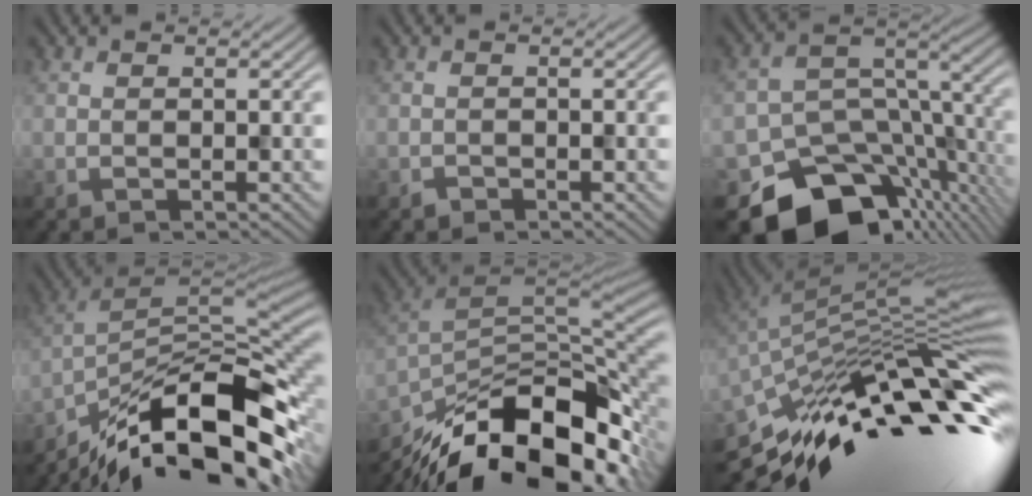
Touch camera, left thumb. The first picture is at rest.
{"total": 0.6, "force": [-0.5, 0.3, 0.1], "torque": [0.000, 0.000, -0.011]}
{"total": 15.0, "force": [-9.2, 9.3, 7.3], "torque": [-0.148, -0.040, -0.130]}
{"total": 16.6, "force": [-11.3, 5.0, 11.0], "torque": [-0.221, -0.010, -0.192]}
{"total": 17.3, "force": [-11.0, 7.5, 11.0], "torque": [-0.215, -0.031, -0.179]}
{"total": 15.4, "force": [-5.5, 4.3, 13.7], "torque": [-0.258, 0.014, -0.114]}